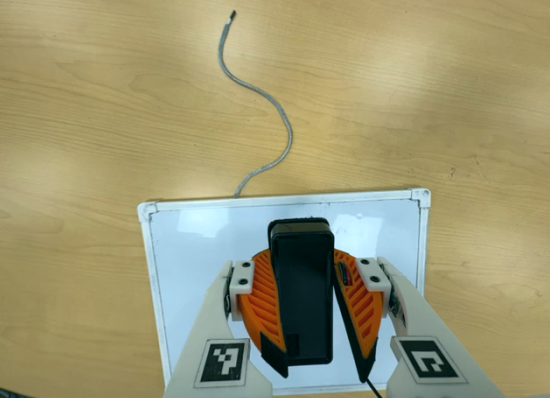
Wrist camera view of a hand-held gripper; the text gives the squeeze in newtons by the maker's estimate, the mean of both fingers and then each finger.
{"total": 12.6, "left": 11.6, "right": 13.6}